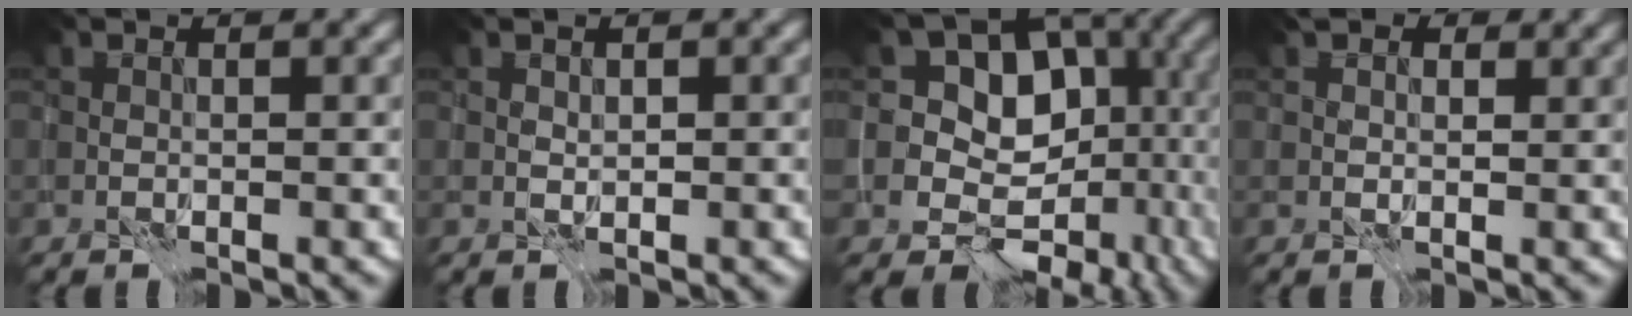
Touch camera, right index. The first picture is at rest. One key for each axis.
{"total": 0.5, "fx": 0.2, "fy": 0.4, "fz": 0.3, "tx": -0.006, "ty": 0.002, "tz": 0.004}
{"total": 12.1, "fx": 0.1, "fy": 10.4, "fz": 6.1, "tx": -0.068, "ty": 0.035, "tz": -0.010}
{"total": 2.2, "fx": 1.3, "fy": 1.6, "fz": 0.8, "tx": -0.008, "ty": 0.006, "tz": 0.000}